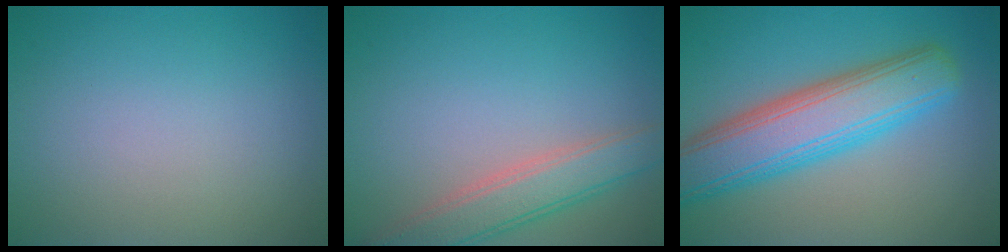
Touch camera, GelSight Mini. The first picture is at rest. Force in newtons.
{"total": 4.1, "press": 4.1, "slide": 0.2}
{"total": 8.3, "press": 8.3, "slide": 0.3}